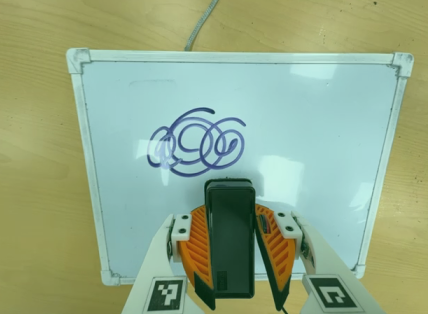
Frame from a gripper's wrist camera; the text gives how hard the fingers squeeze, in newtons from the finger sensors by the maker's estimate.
{"total": 7.8, "left": 5.8, "right": 9.8}